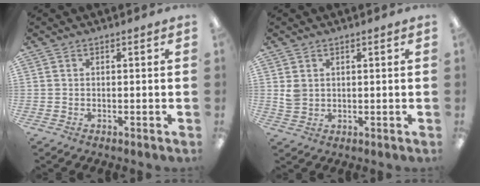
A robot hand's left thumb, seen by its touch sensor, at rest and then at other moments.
{"total": 3.3, "force": [1.2, 2.7, 1.6], "torque": [-0.024, -0.001, 0.022]}